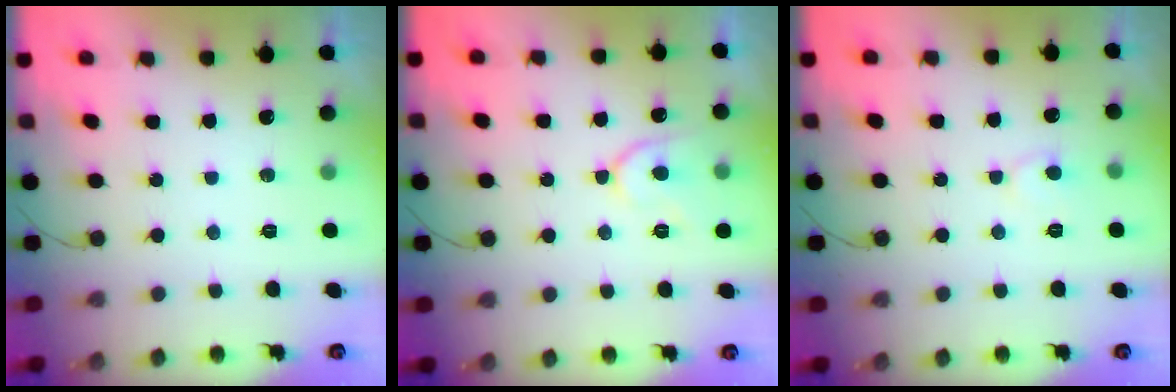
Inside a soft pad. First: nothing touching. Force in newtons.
{"total": 9.2, "press": 9.2, "slide": 1.2}
{"total": 4.6, "press": 4.6, "slide": 0.5}